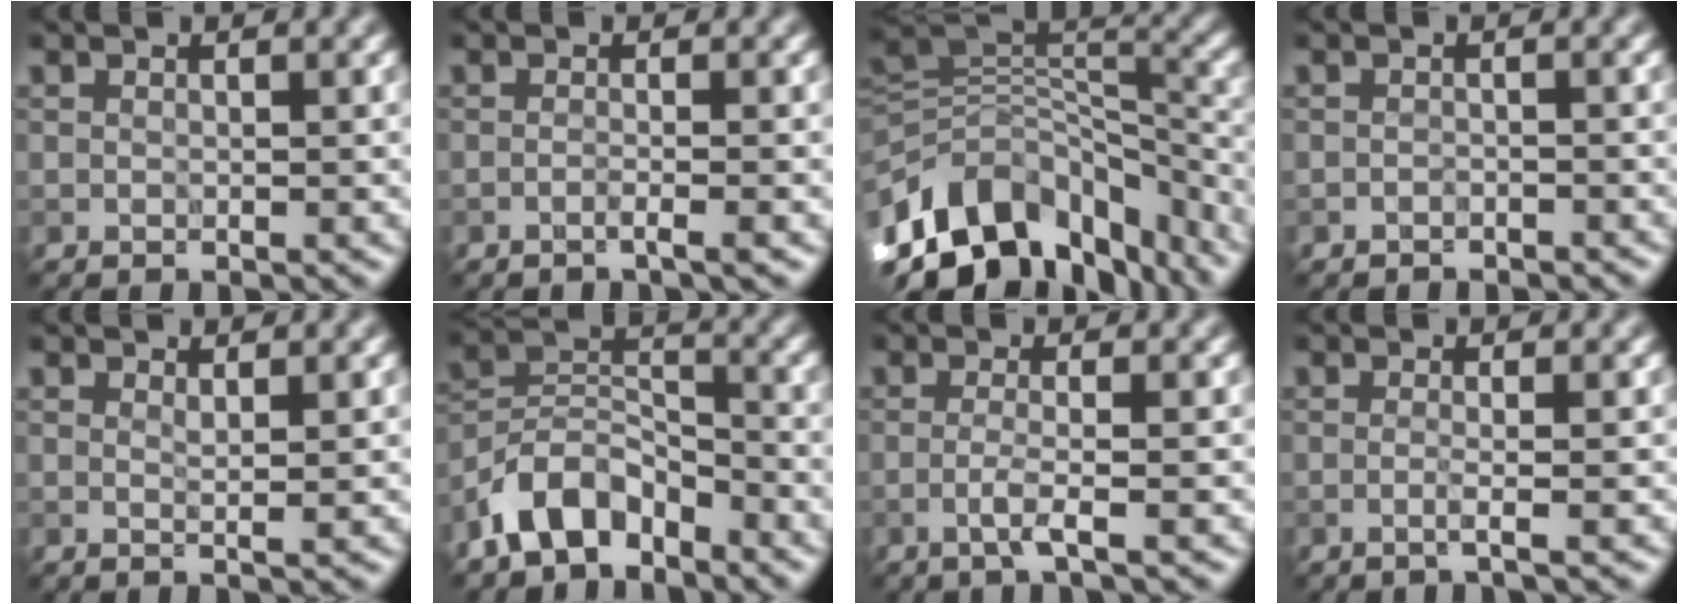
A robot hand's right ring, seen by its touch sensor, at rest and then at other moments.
{"total": 1.3, "force": [-0.7, 0.3, 1.1], "torque": [-0.009, -0.002, -0.020]}
{"total": 12.5, "force": [-7.0, 7.6, 7.1], "torque": [-0.147, 0.011, -0.108]}
{"total": 1.1, "force": [-1.0, 0.4, -0.1], "torque": [0.007, 0.003, -0.019]}
{"total": 1.0, "force": [0.5, 0.1, 0.8], "torque": [-0.014, 0.000, 0.008]}
{"total": 6.1, "force": [-4.4, 3.1, 2.7], "torque": [-0.047, 0.009, -0.094]}
{"total": 2.0, "force": [-0.8, 0.3, 1.8], "torque": [-0.033, 0.004, -0.026]}
{"total": 1.5, "force": [-0.2, 0.5, 1.4], "torque": [-0.015, -0.003, -0.019]}